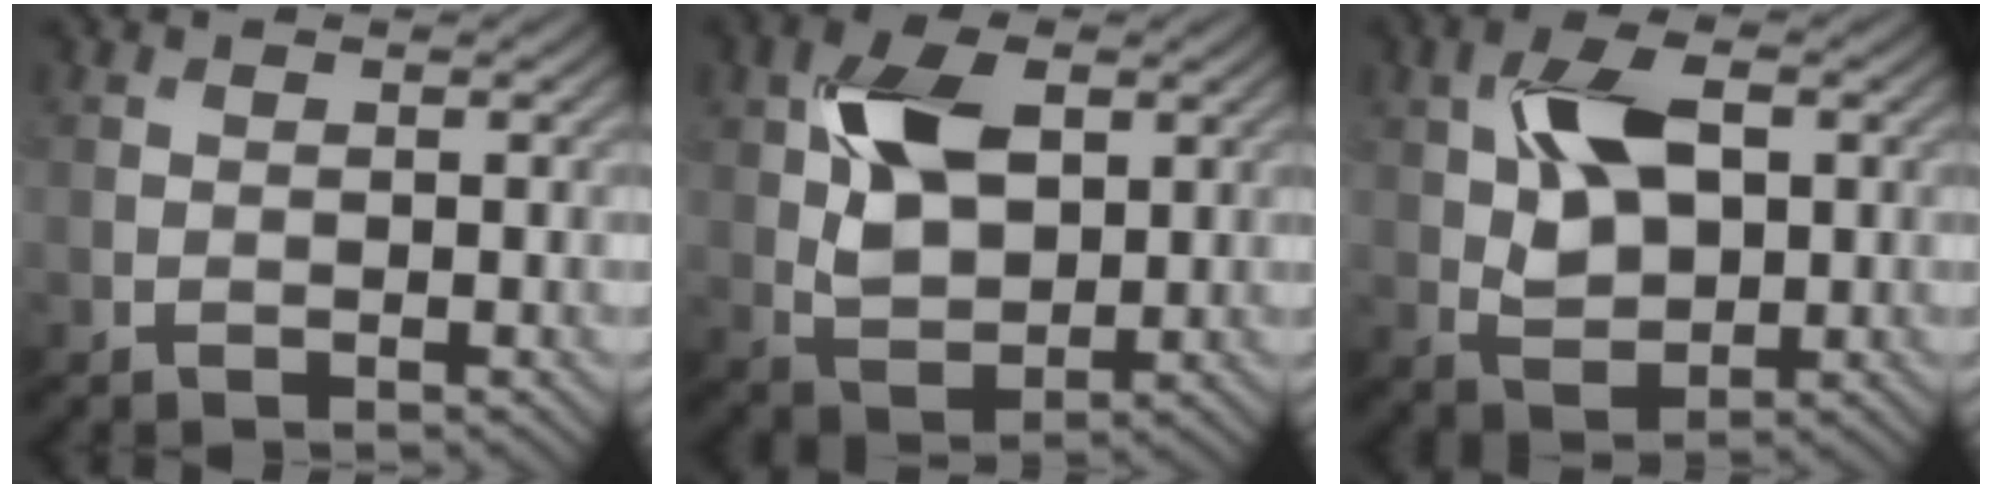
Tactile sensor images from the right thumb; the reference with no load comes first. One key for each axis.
{"total": 9.0, "fx": 2.6, "fy": 5.4, "fz": 6.7, "tx": -0.142, "ty": 0.004, "tz": 0.047}
{"total": 8.6, "fx": 2.0, "fy": 4.9, "fz": 6.8, "tx": -0.142, "ty": 0.008, "tz": 0.033}